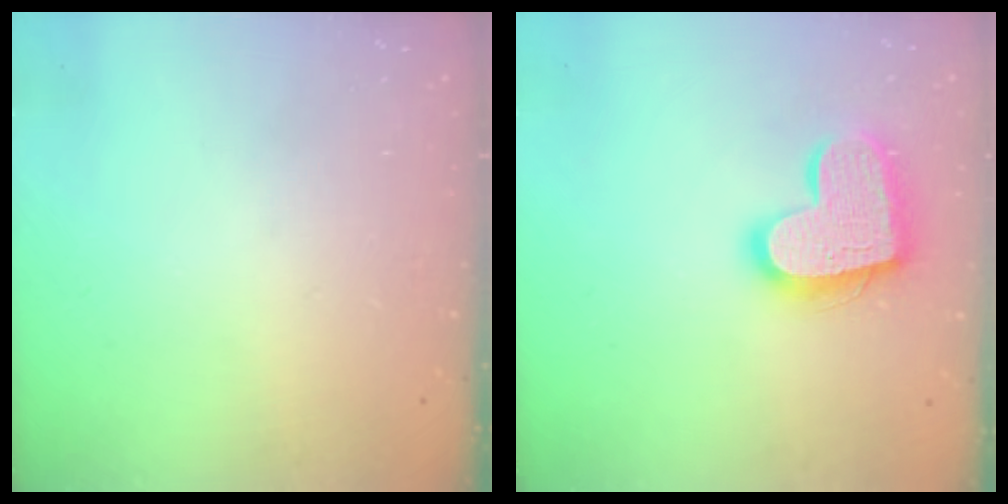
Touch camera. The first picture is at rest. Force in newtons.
{"total": 16.7, "press": 16.7, "slide": 1.1}